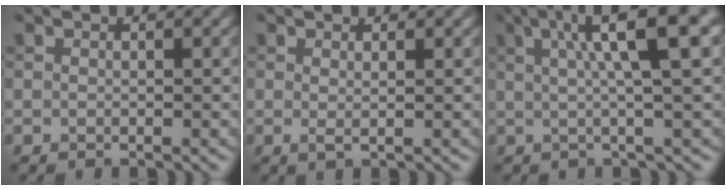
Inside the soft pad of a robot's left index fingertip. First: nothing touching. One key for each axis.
{"total": 1.1, "fx": 0.3, "fy": 0.2, "fz": 1.0, "tx": -0.016, "ty": -0.003, "tz": 0.004}
{"total": 9.3, "fx": 3.1, "fy": 1.8, "fz": 8.6, "tx": -0.099, "ty": 0.025, "tz": 0.041}